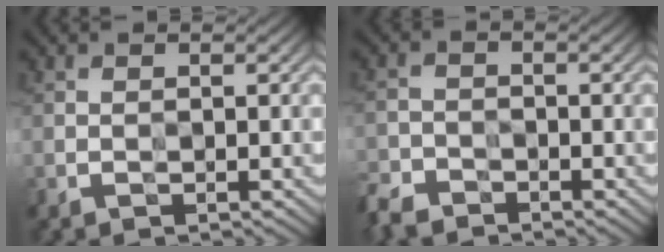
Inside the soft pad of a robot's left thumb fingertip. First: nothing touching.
{"total": 3.5, "force": [-3.2, 1.3, 0.5], "torque": [-0.011, -0.008, -0.075]}